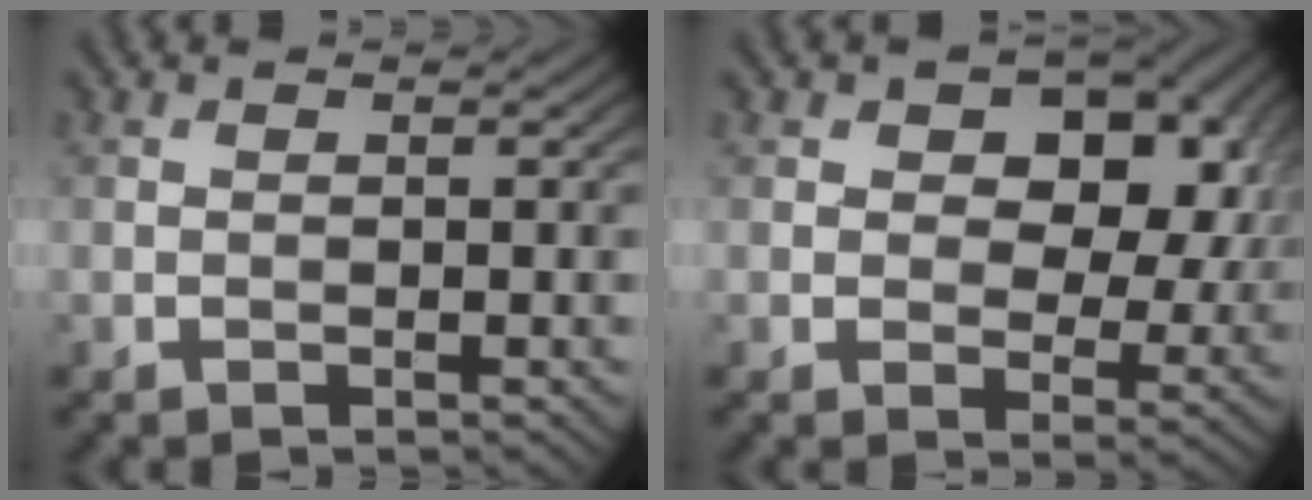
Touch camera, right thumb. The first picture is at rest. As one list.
[{"total": 11.6, "force": [3.6, 7.5, 8.1], "torque": [-0.119, -0.004, 0.057]}]